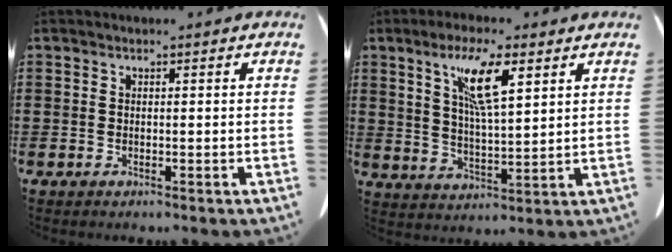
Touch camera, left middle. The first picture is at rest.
{"total": 9.3, "force": [5.0, 2.3, 7.5], "torque": [-0.156, 0.006, 0.086]}